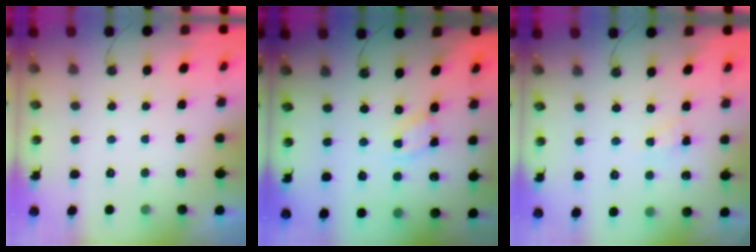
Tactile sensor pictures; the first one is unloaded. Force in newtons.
{"total": 2.7, "press": 2.7, "slide": 0.1}
{"total": 4.2, "press": 4.2, "slide": 0.1}